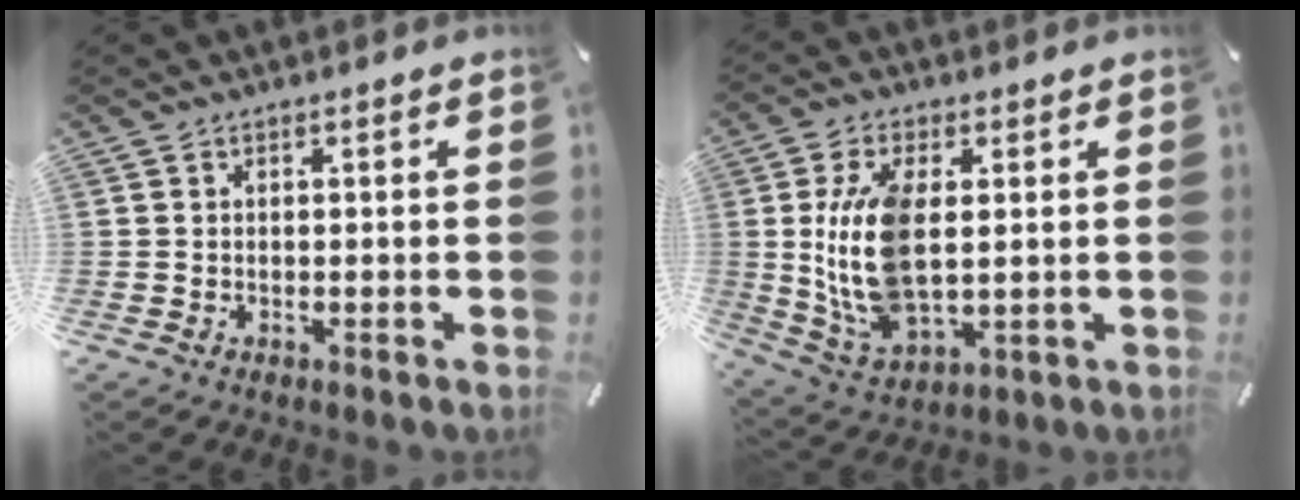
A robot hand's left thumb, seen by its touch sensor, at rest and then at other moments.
{"total": 14.2, "force": [1.8, 7.3, 12.0], "torque": [-0.286, -0.015, 0.030]}